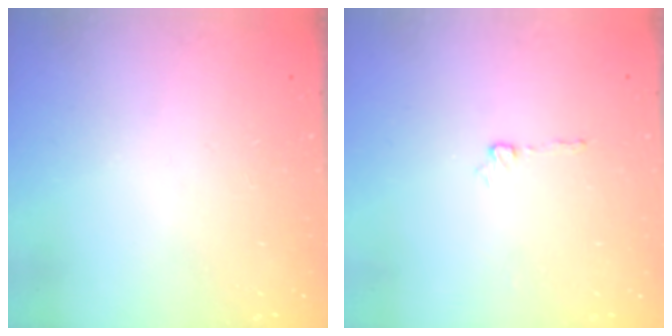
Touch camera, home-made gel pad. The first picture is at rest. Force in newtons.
{"total": 4.2, "press": 4.1, "slide": 0.4}